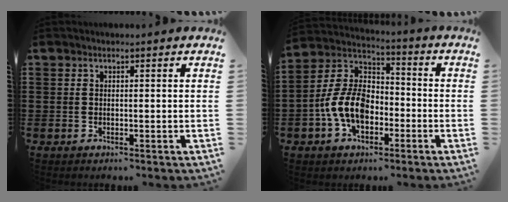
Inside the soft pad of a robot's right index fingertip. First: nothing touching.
{"total": 10.1, "force": [-3.2, 6.5, 6.9], "torque": [-0.170, 0.012, -0.067]}